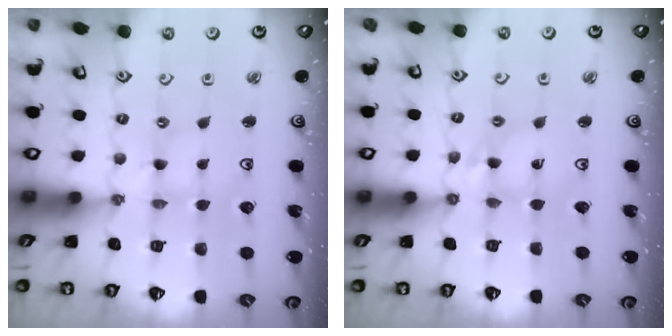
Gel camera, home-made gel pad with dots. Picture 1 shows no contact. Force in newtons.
{"total": 5.4, "press": 5.3, "slide": 0.5}